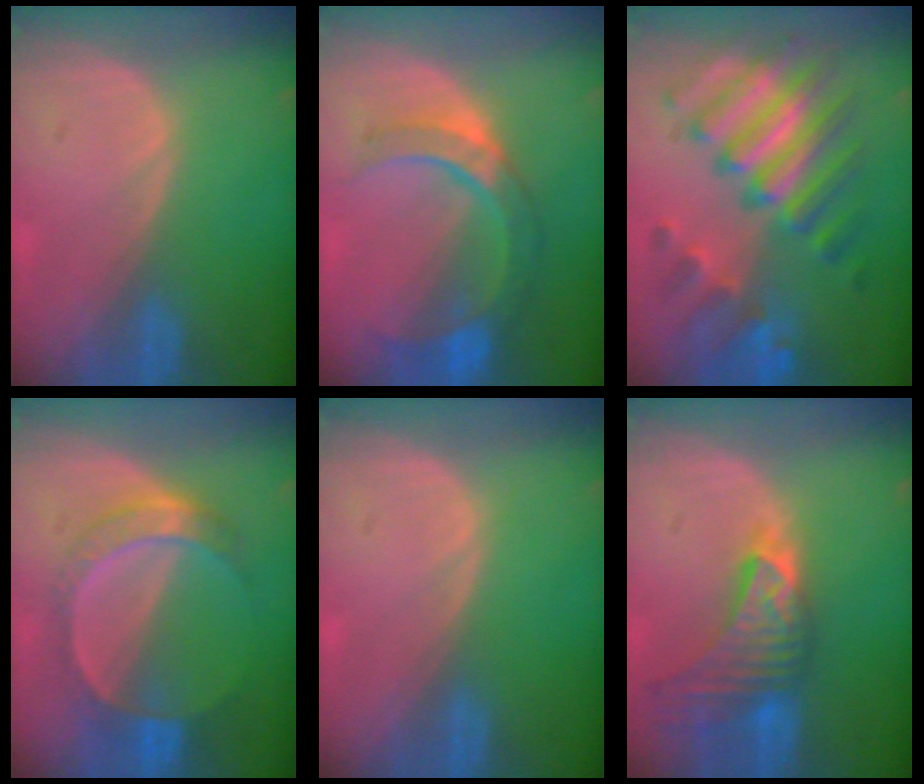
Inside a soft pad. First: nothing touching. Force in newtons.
{"total": 8.3, "press": 7.9, "slide": 2.5}
{"total": 11.8, "press": 11.7, "slide": 1.2}
{"total": 6.9, "press": 6.5, "slide": 2.4}
{"total": 0.0}
{"total": 9.1, "press": 8.2, "slide": 3.9}